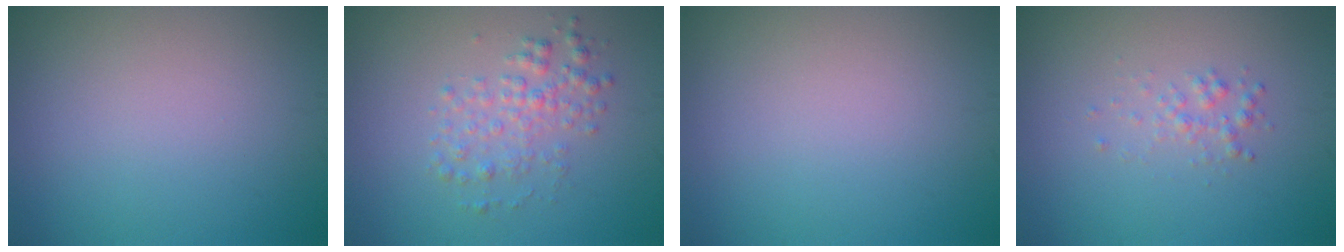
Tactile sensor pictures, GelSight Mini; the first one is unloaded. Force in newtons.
{"total": 2.5, "press": 2.5, "slide": 0.0}
{"total": 0.0}
{"total": 1.1, "press": 1.1, "slide": 0.1}